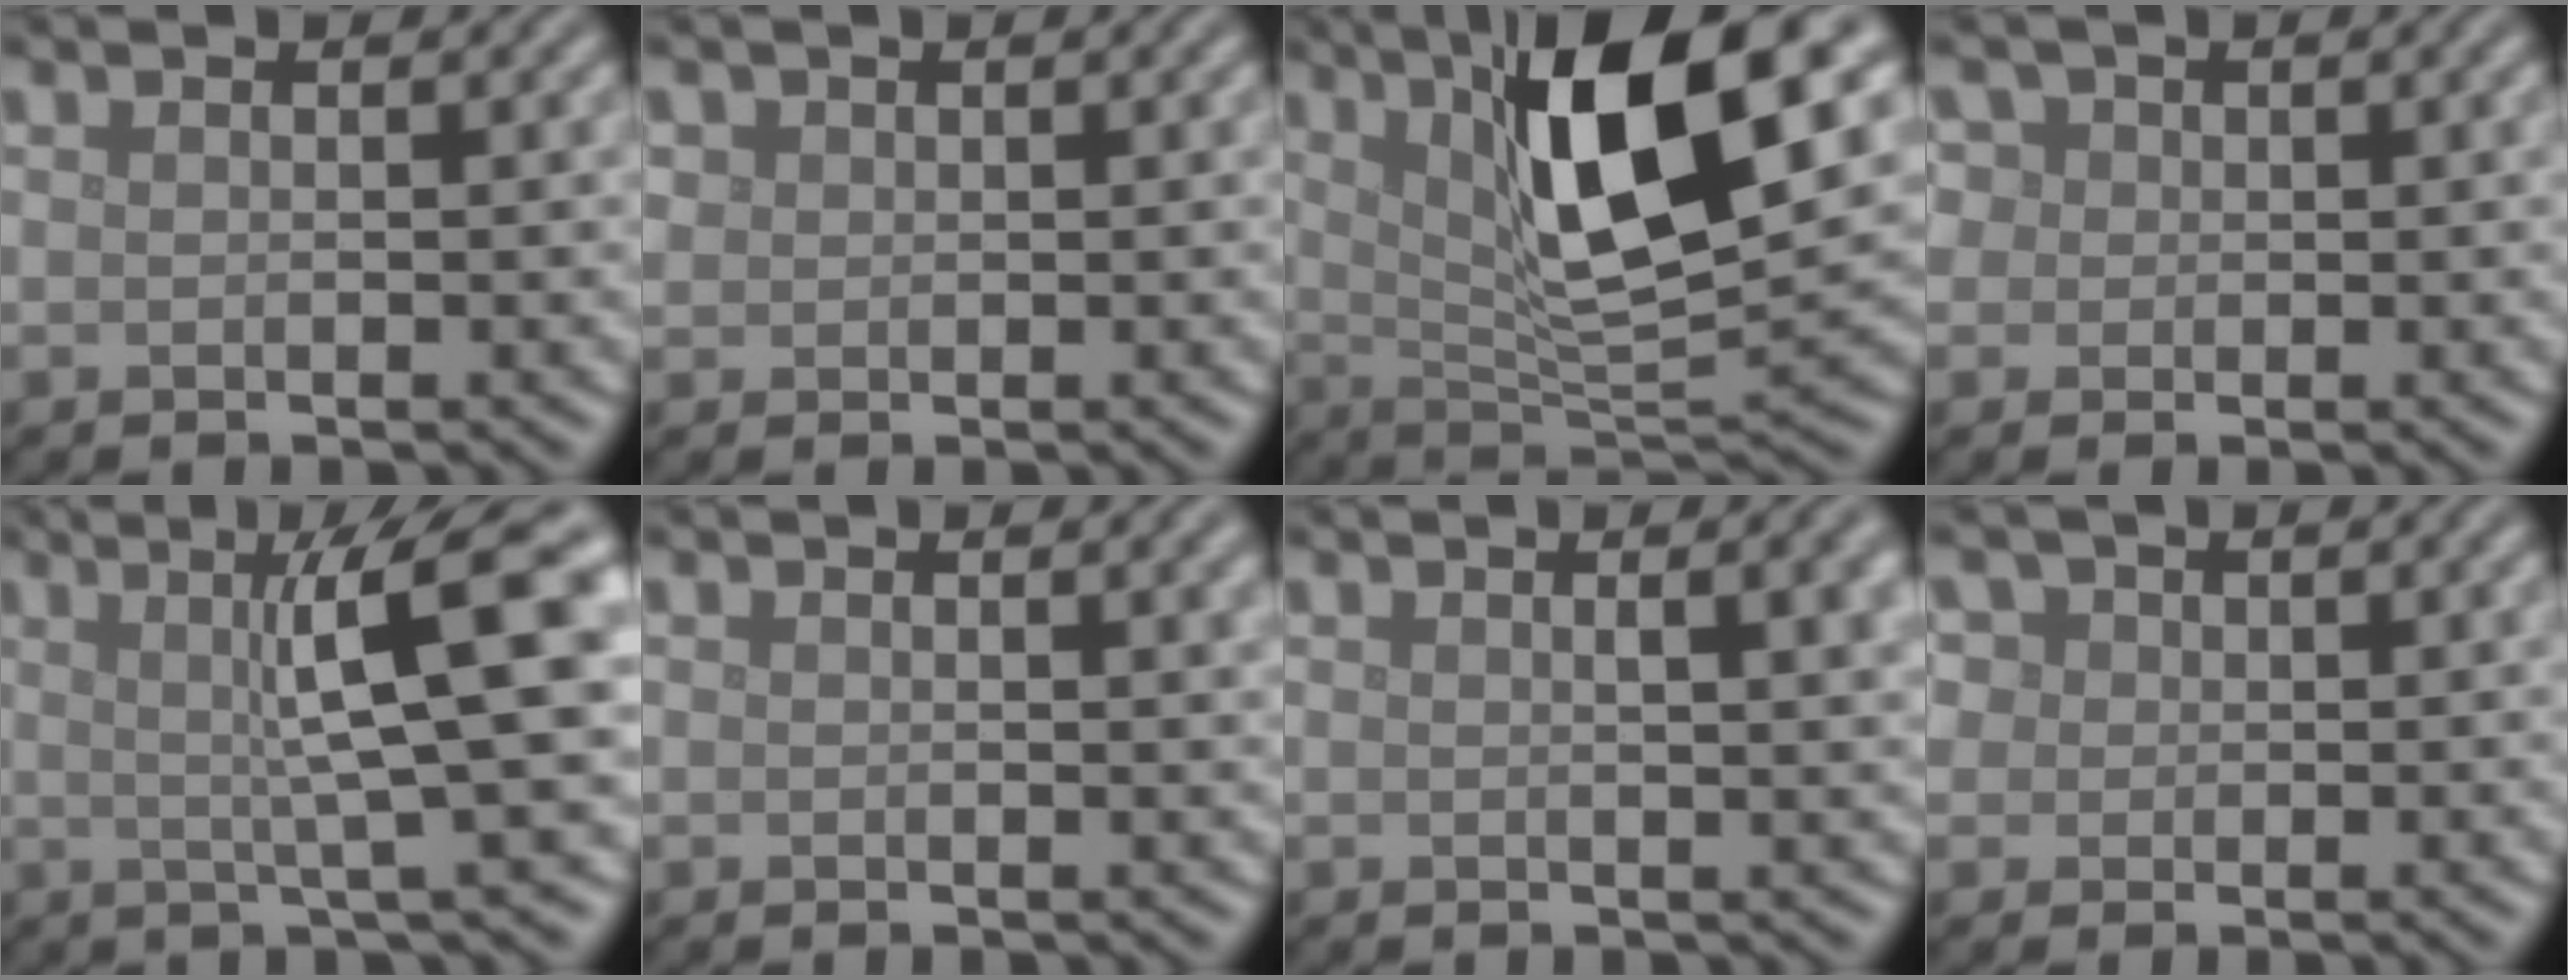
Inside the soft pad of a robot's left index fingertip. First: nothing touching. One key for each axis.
{"total": 1.0, "fx": 0.4, "fy": 0.9, "fz": 0.1, "tx": 0.002, "ty": -0.001, "tz": 0.007}
{"total": 11.5, "fx": 4.5, "fy": 2.8, "fz": 10.3, "tx": -0.164, "ty": -0.003, "tz": 0.079}
{"total": 5.0, "fx": 2.2, "fy": 3.9, "fz": 2.1, "tx": -0.040, "ty": 0.023, "tz": 0.013}
{"total": 9.3, "fx": 1.9, "fy": 1.4, "fz": 9.0, "tx": -0.109, "ty": 0.017, "tz": 0.028}
{"total": 1.8, "fx": 0.8, "fy": 0.6, "fz": 1.5, "tx": -0.011, "ty": 0.005, "tz": 0.010}
{"total": 5.1, "fx": 1.6, "fy": 2.0, "fz": 4.4, "tx": -0.033, "ty": 0.015, "tz": 0.015}
{"total": 4.8, "fx": 2.2, "fy": 3.8, "fz": 2.0, "tx": -0.042, "ty": 0.019, "tz": 0.018}